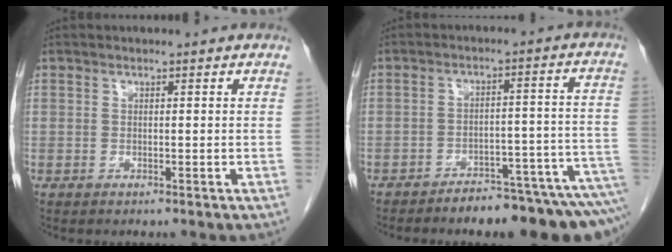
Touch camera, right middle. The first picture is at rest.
{"total": 13.3, "force": [-11.8, 1.7, 5.9], "torque": [-0.024, 0.035, -0.153]}